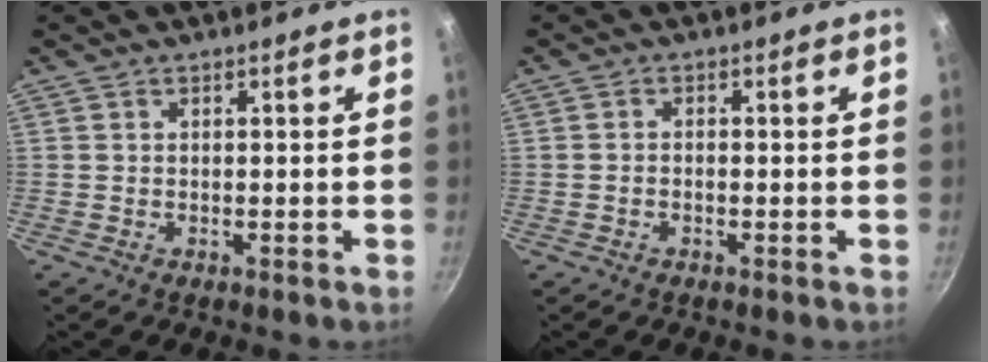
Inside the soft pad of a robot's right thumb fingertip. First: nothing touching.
{"total": 0.9, "force": [-0.5, 0.5, 0.6], "torque": [-0.014, 0.006, -0.011]}